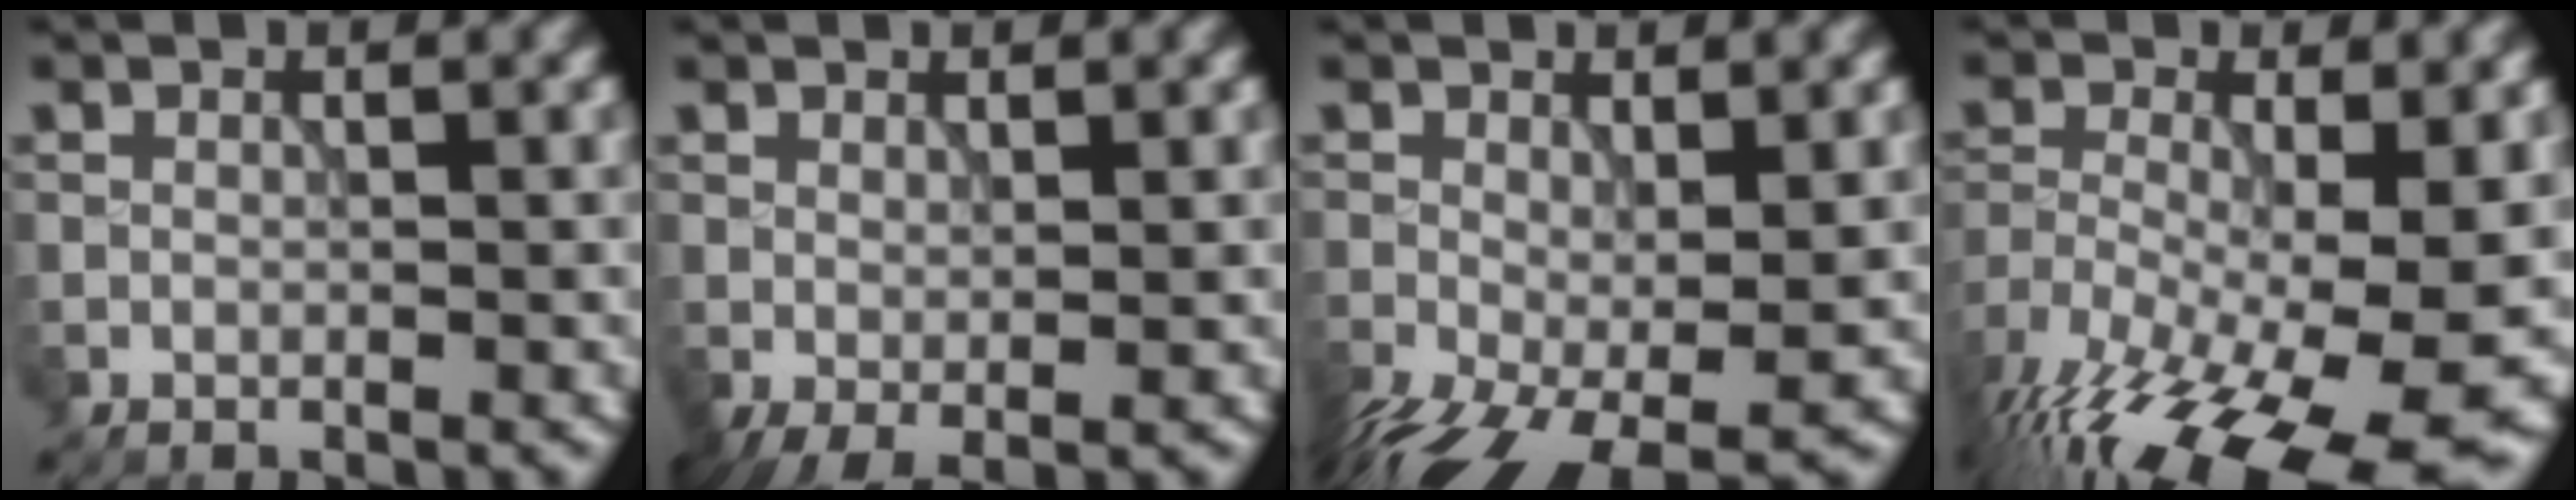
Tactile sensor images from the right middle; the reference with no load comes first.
{"total": 1.6, "force": [0.1, 0.6, 1.5], "torque": [-0.035, -0.002, 0.004]}
{"total": 9.2, "force": [-4.1, 4.1, 7.2], "torque": [-0.154, -0.042, -0.058]}
{"total": 16.9, "force": [-8.4, 6.5, 13.2], "torque": [-0.240, -0.026, -0.123]}